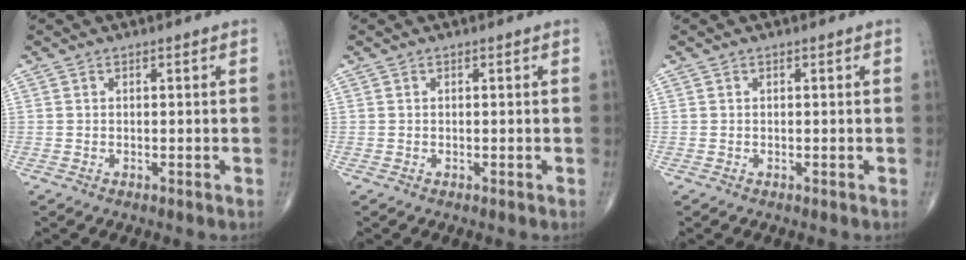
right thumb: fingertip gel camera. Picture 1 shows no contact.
{"total": 0.0}
{"total": 0.0}